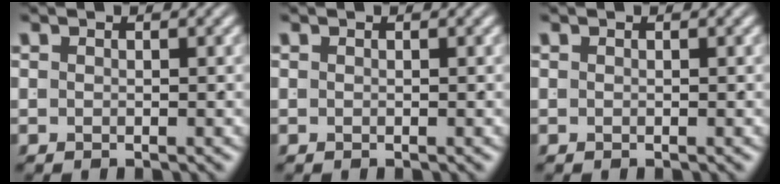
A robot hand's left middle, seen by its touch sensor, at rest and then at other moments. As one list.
[{"total": 0.0}, {"total": 0.0}]